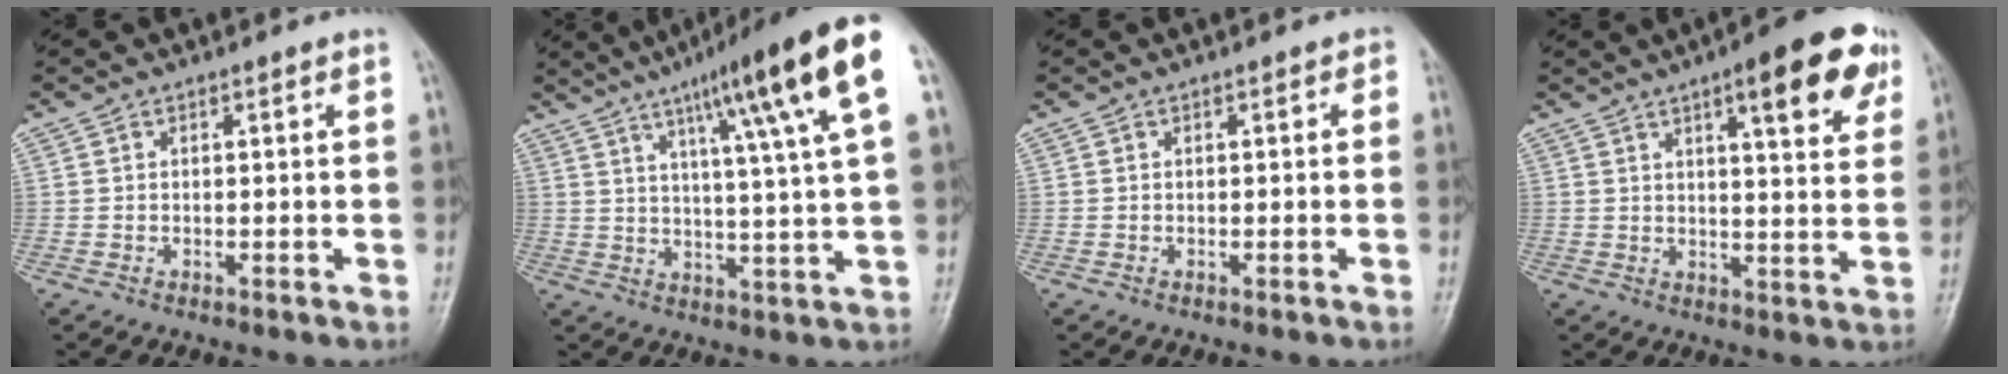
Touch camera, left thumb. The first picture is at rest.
{"total": 18.4, "force": [8.5, 1.1, 16.2], "torque": [-0.232, -0.013, 0.118]}
{"total": 0.5, "force": [-0.1, 0.4, 0.3], "torque": [0.008, 0.004, -0.009]}
{"total": 13.5, "force": [6.8, 3.8, 11.0], "torque": [-0.116, -0.019, 0.084]}